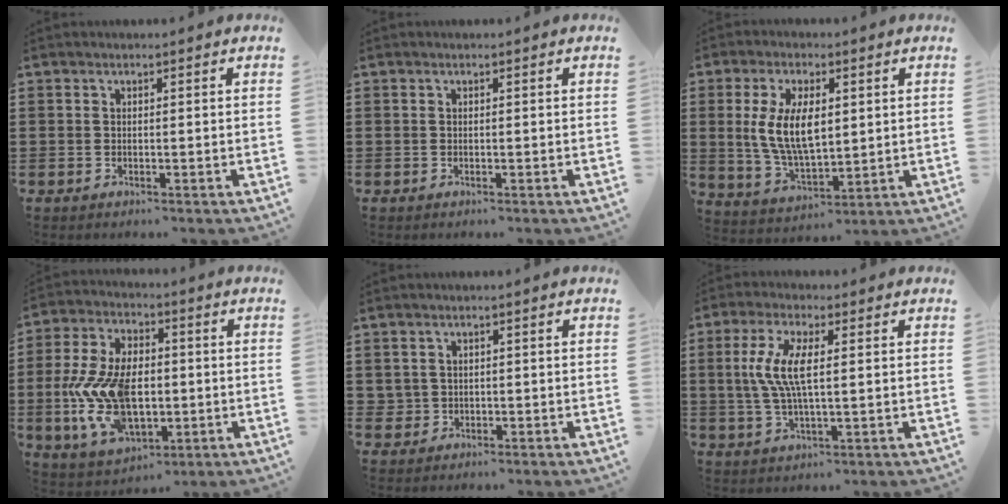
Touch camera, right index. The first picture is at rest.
{"total": 0.0}
{"total": 9.5, "force": [1.3, 4.7, 8.2], "torque": [-0.172, 0.003, 0.019]}
{"total": 14.0, "force": [-1.4, 8.2, 11.2], "torque": [-0.261, -0.006, -0.022]}
{"total": 1.4, "force": [-0.1, 1.4, 0.2], "torque": [-0.009, 0.007, -0.004]}
{"total": 7.2, "force": [0.8, 2.1, 6.9], "torque": [-0.160, -0.005, 0.003]}